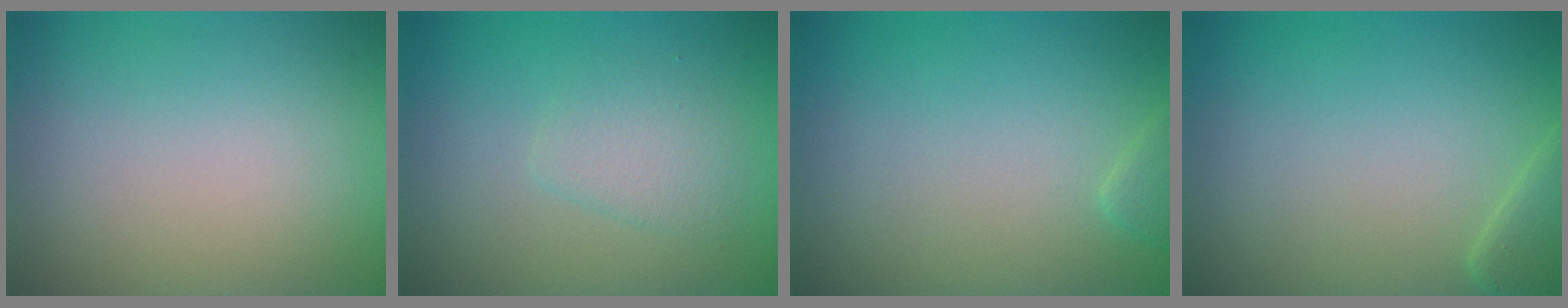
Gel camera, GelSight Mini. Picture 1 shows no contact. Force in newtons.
{"total": 2.1, "press": 2.1, "slide": 0.1}
{"total": 0.6, "press": 0.6, "slide": 0.1}
{"total": 1.8, "press": 1.8, "slide": 0.1}